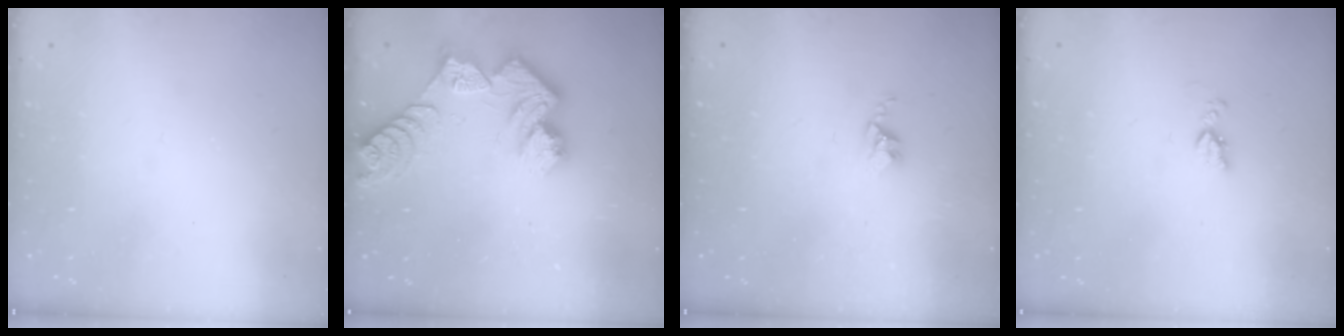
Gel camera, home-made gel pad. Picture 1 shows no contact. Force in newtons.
{"total": 12.5, "press": 12.5, "slide": 1.1}
{"total": 2.6, "press": 2.6, "slide": 0.4}
{"total": 4.5, "press": 4.5, "slide": 0.6}